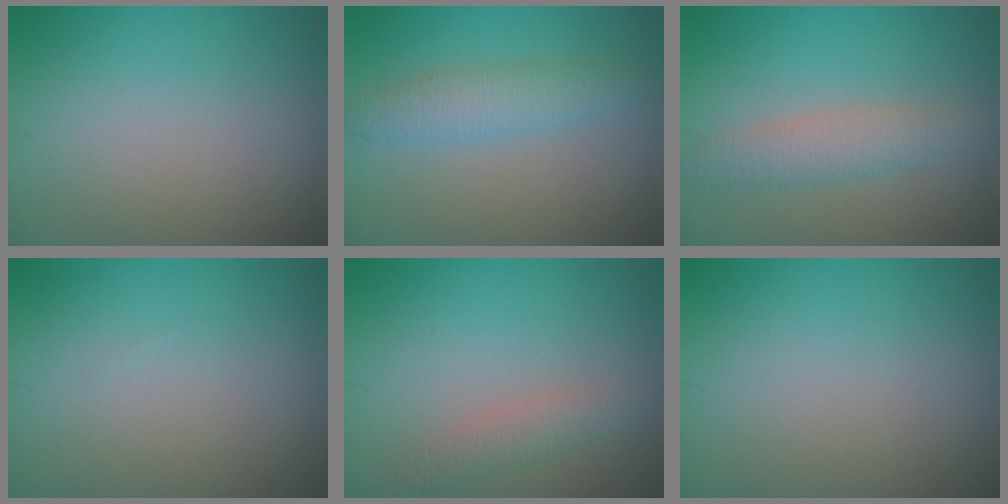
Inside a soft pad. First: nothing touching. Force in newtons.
{"total": 3.0, "press": 3.0, "slide": 0.1}
{"total": 3.0, "press": 3.0, "slide": 0.1}
{"total": 0.0}
{"total": 2.0, "press": 2.0, "slide": 0.1}
{"total": 0.0}